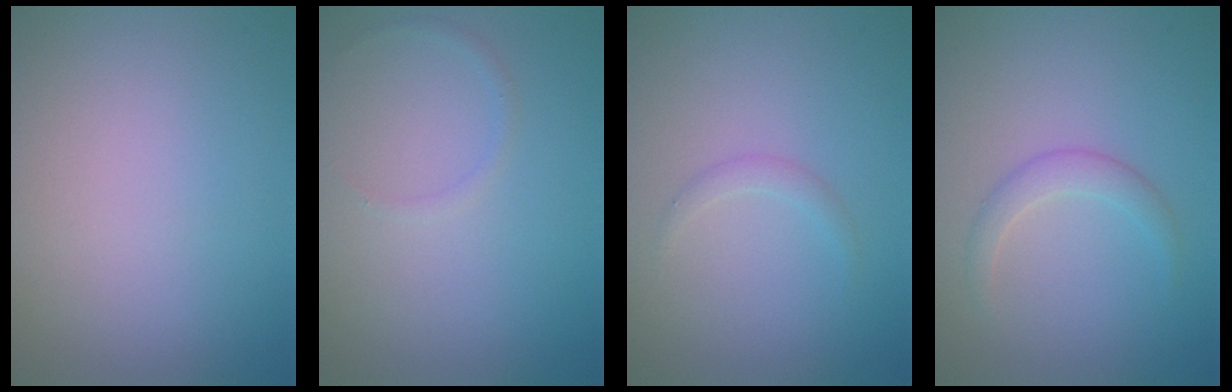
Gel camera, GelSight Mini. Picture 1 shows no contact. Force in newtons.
{"total": 0.6, "press": 0.6, "slide": 0.0}
{"total": 0.9, "press": 0.9, "slide": 0.0}
{"total": 1.7, "press": 1.7, "slide": 0.1}